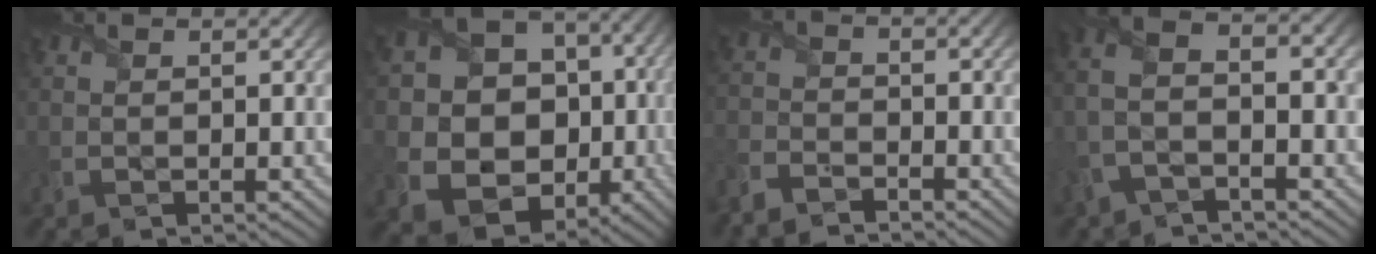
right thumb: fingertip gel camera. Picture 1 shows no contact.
{"total": 16.5, "force": [-1.6, 14.3, 8.1], "torque": [-0.185, -0.031, -0.013]}
{"total": 4.3, "force": [-4.1, 0.9, 0.9], "torque": [-0.026, -0.008, -0.098]}
{"total": 6.3, "force": [-1.6, 2.5, 5.5], "torque": [-0.128, 0.016, -0.050]}